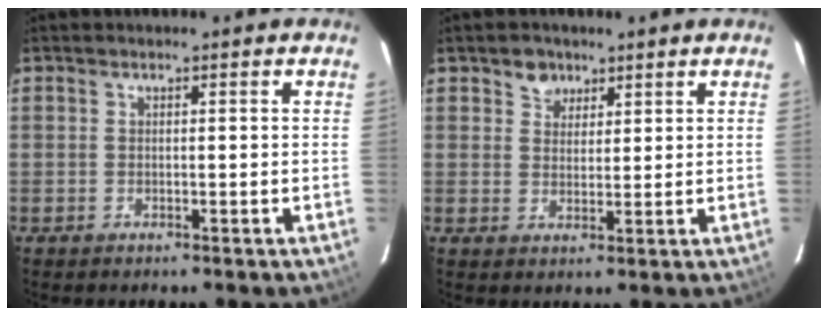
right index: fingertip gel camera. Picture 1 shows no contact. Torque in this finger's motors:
{"motor_torque": [0.01, 0.00, 0.00, 0.02]}